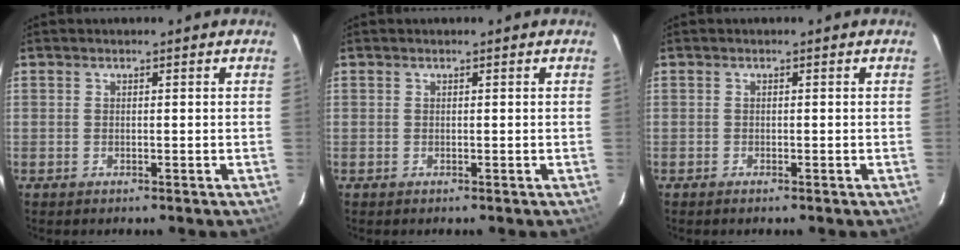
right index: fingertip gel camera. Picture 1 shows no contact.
{"total": 0.0}
{"total": 0.6, "force": [-0.5, 0.2, 0.3], "torque": [-0.007, -0.001, -0.011]}